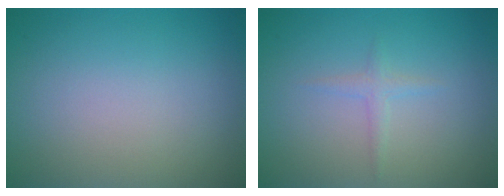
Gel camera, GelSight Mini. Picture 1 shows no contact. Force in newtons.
{"total": 1.1, "press": 1.1, "slide": 0.0}